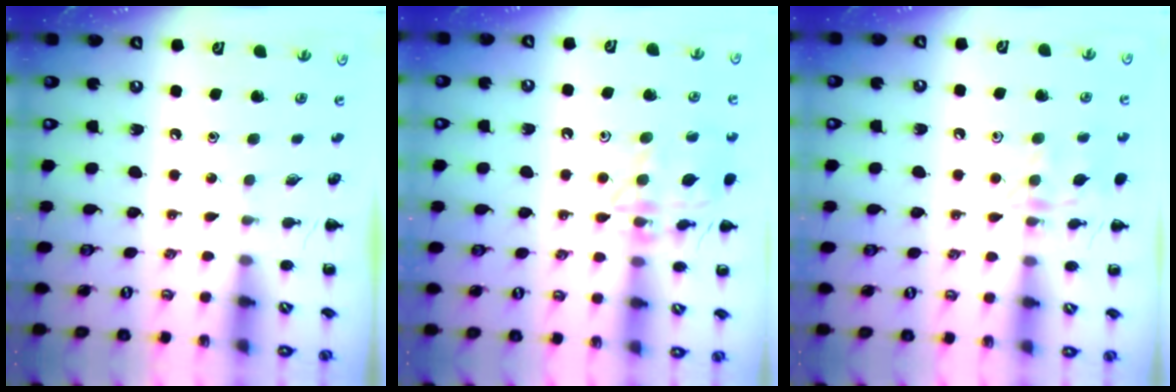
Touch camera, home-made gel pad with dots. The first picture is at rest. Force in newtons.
{"total": 14.8, "press": 14.7, "slide": 0.8}
{"total": 11.4, "press": 11.3, "slide": 0.9}